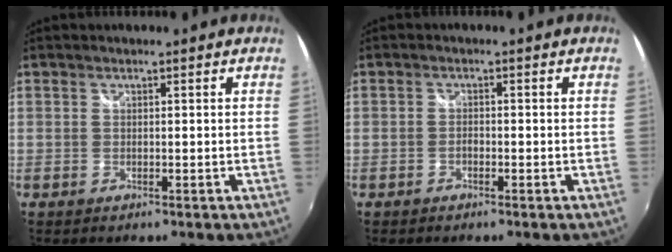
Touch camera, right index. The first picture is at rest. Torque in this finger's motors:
{"motor_torque": [0.14, 0.16, 0.03, 0.00]}